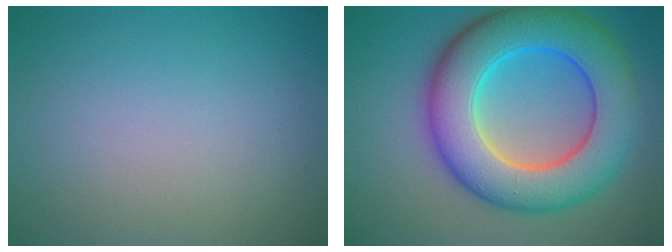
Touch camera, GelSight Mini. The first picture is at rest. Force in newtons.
{"total": 11.7, "press": 11.7, "slide": 0.3}